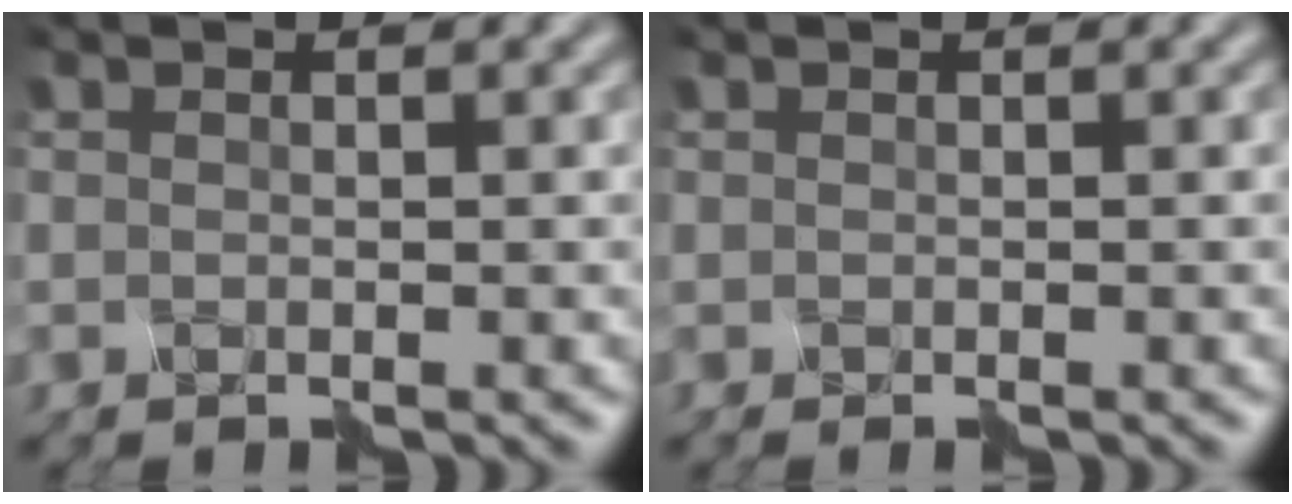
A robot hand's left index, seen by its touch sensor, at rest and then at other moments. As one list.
[{"total": 0.0}]